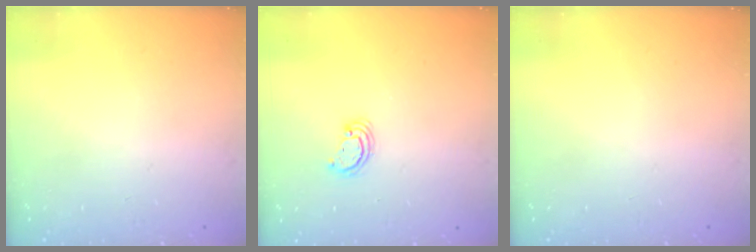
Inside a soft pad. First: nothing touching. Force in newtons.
{"total": 3.0, "press": 2.9, "slide": 0.3}
{"total": 0.0}